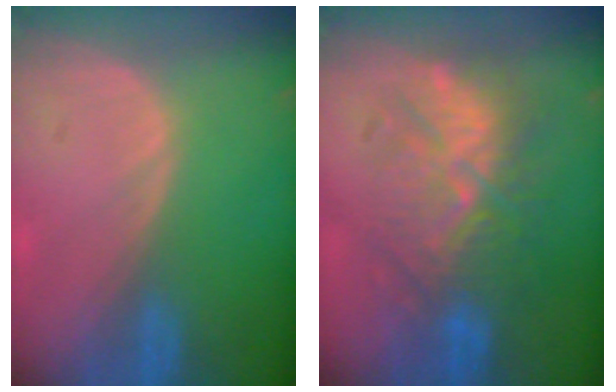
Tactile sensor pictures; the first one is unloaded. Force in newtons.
{"total": 9.6, "press": 9.5, "slide": 1.5}